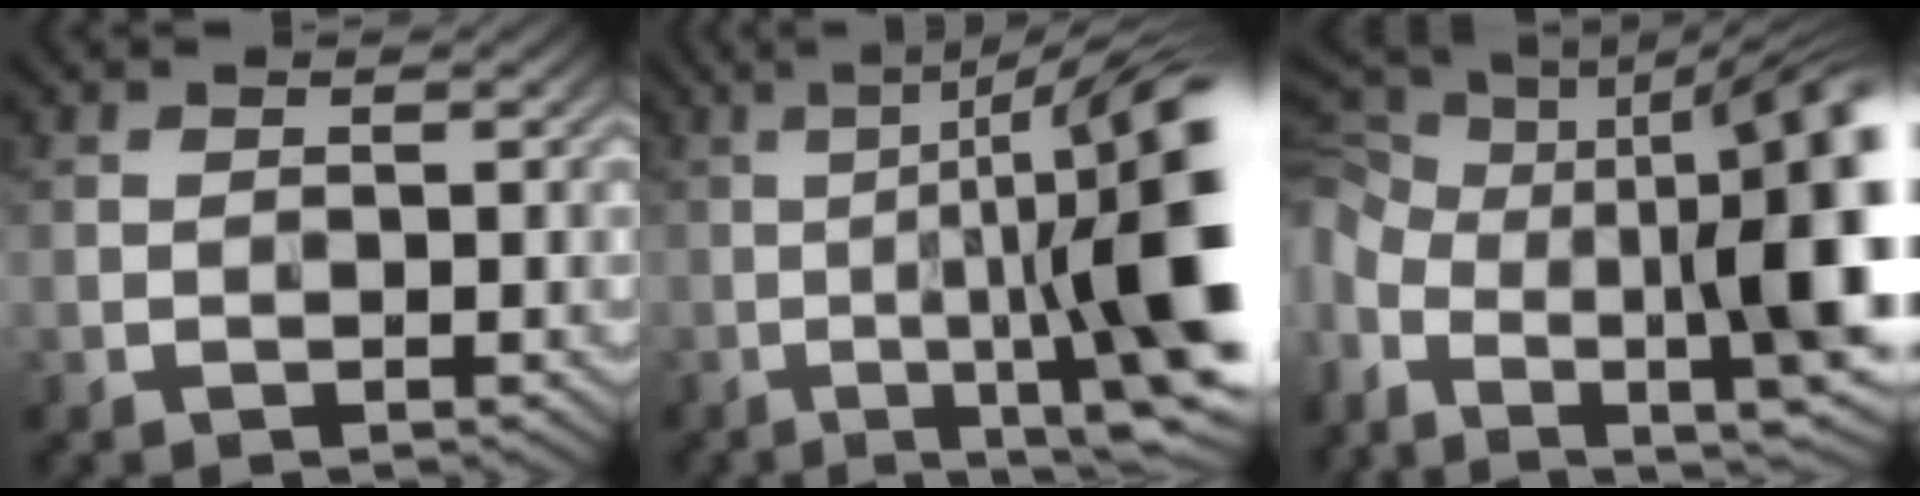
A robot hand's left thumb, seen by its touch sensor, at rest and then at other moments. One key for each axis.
{"total": 17.3, "fx": -2.3, "fy": 3.4, "fz": 16.8, "tx": -0.216, "ty": 0.006, "tz": -0.023}
{"total": 19.3, "fx": -3.1, "fy": 8.9, "fz": 16.8, "tx": -0.299, "ty": -0.025, "tz": -0.034}